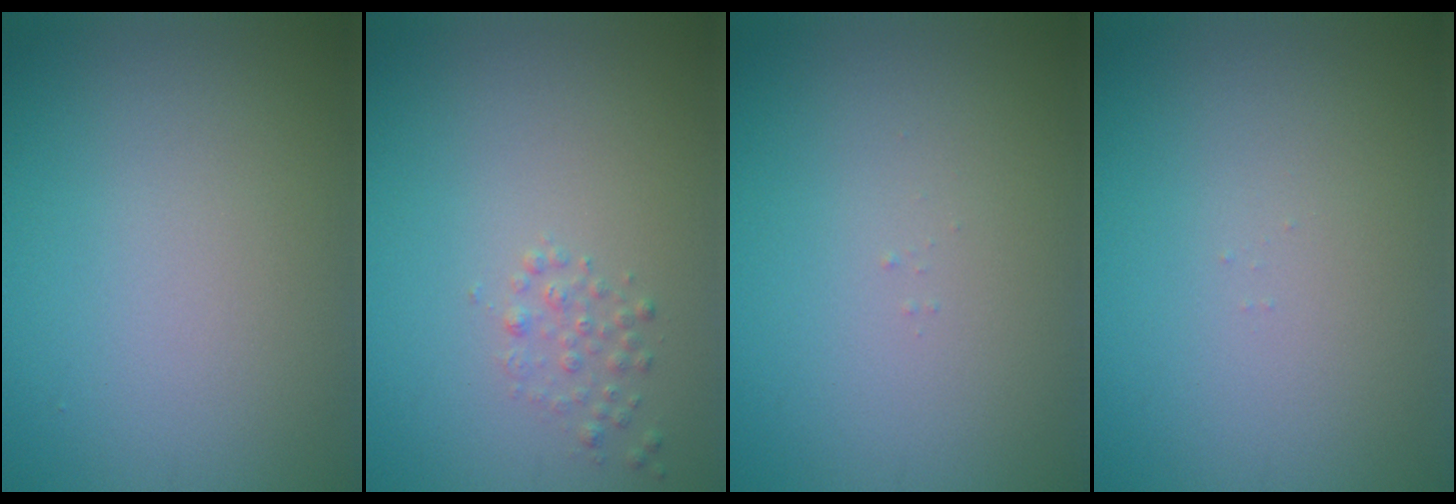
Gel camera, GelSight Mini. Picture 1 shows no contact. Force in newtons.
{"total": 1.1, "press": 1.1, "slide": 0.0}
{"total": 0.0}
{"total": 0.0}